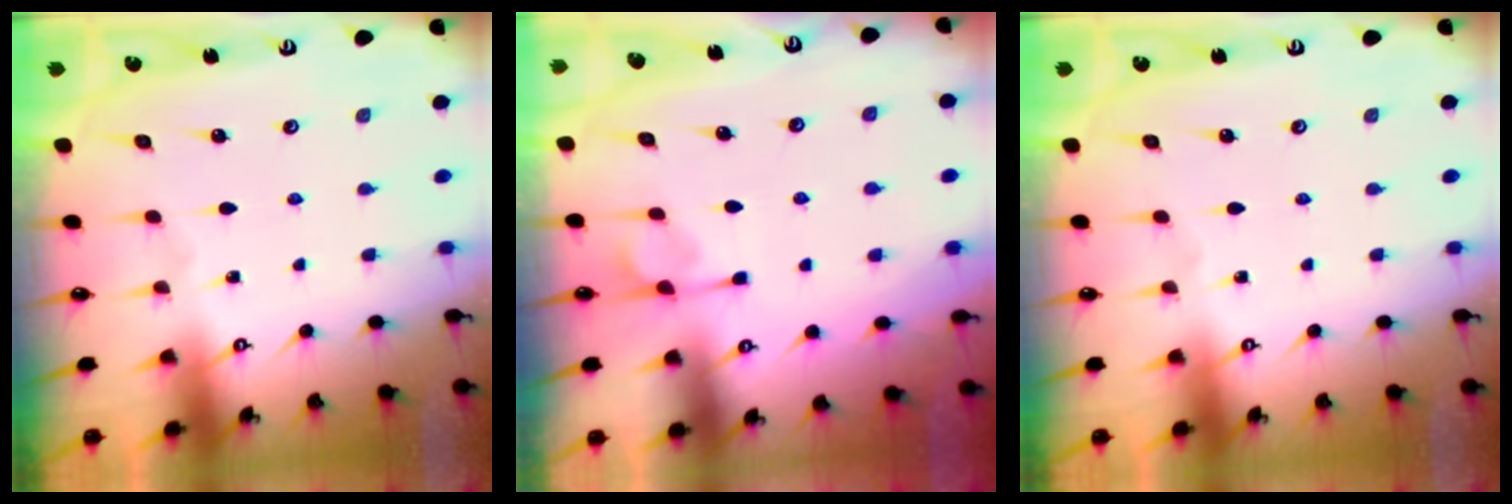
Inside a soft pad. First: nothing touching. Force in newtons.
{"total": 1.2, "press": 0.6, "slide": 1.1}
{"total": 0.0}